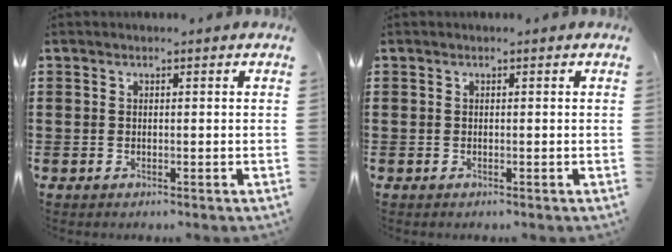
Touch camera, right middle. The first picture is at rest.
{"total": 0.0}